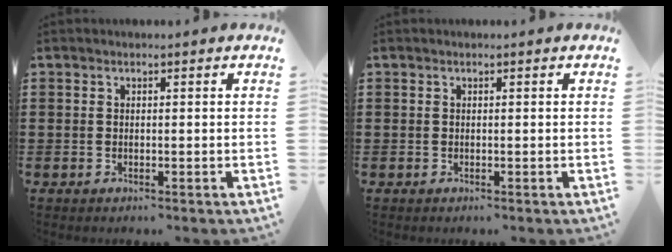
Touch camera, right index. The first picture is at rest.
{"total": 0.0}